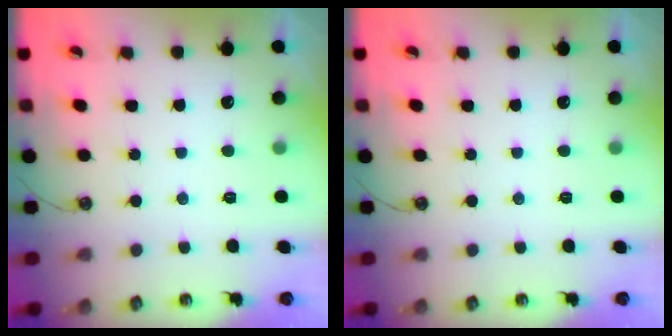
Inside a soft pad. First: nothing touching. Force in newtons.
{"total": 0.0}